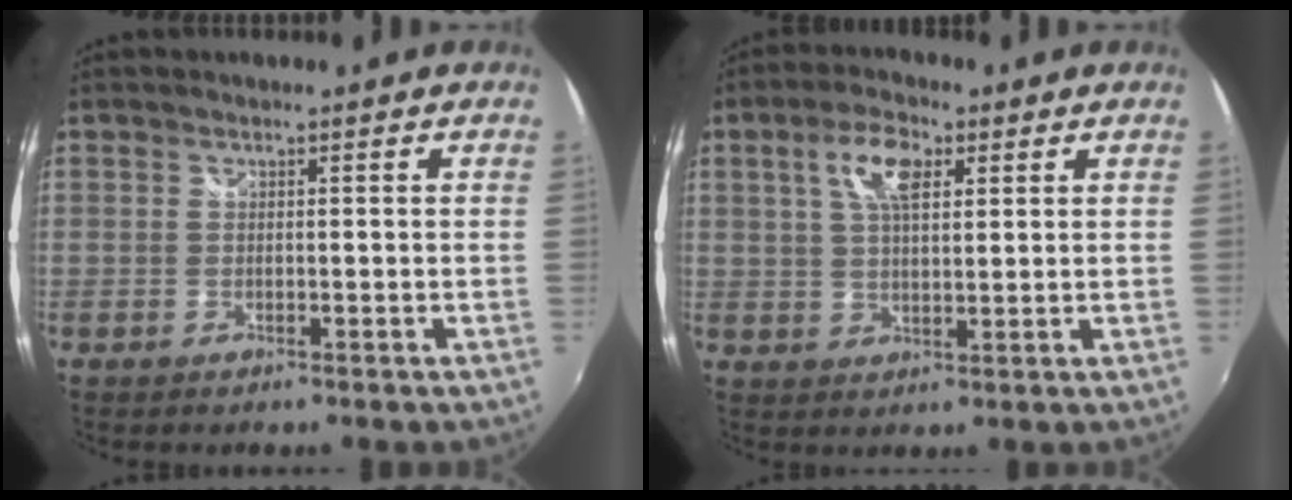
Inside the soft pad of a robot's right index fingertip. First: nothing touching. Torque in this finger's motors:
{"motor_torque": [0.35, 0.01, 0.20, 0.10]}